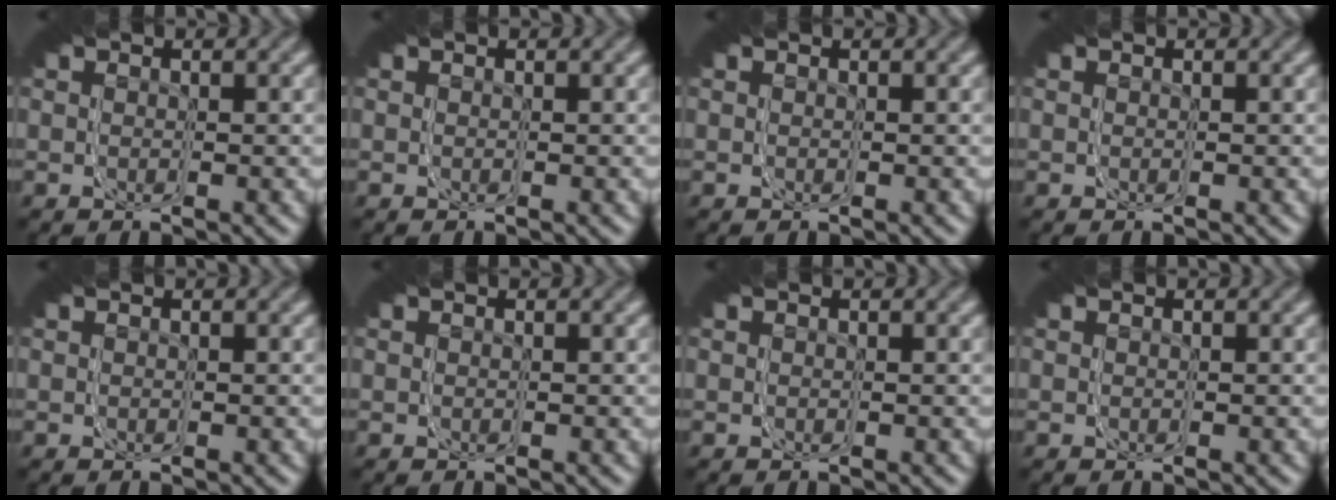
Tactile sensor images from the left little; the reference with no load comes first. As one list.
[{"total": 0.0}, {"total": 0.0}, {"total": 0.0}, {"total": 0.0}, {"total": 0.0}, {"total": 0.0}, {"total": 0.0}]